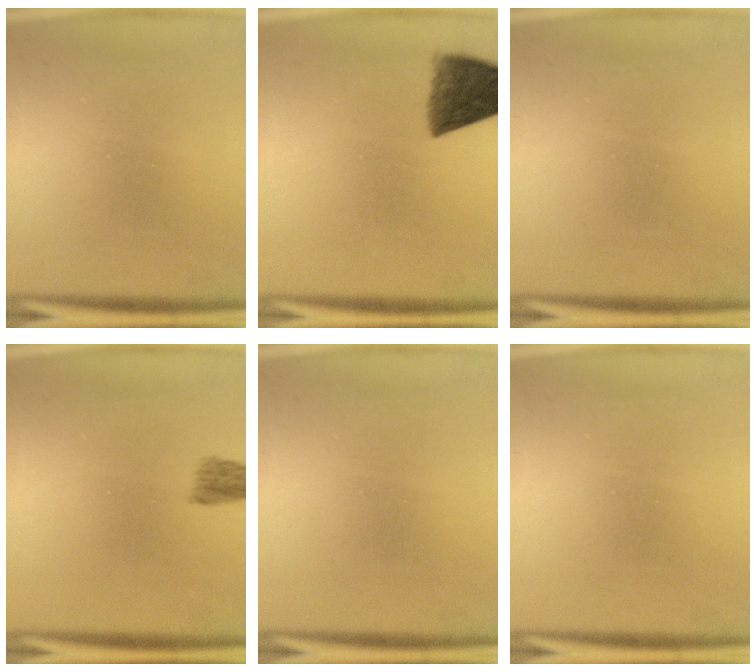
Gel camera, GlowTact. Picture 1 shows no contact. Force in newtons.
{"total": 9.1}
{"total": 0.0}
{"total": 3.3}
{"total": 0.0}
{"total": 0.0}